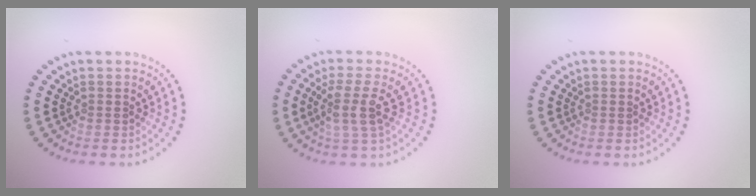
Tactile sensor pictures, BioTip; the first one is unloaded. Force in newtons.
{"total": 3.1, "press": 2.4, "slide": 1.9}
{"total": 0.0}